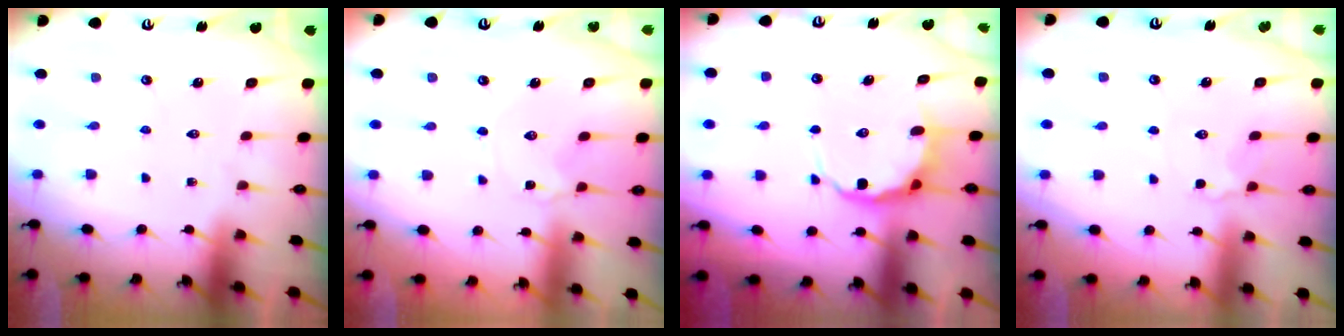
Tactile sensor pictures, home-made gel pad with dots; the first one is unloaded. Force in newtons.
{"total": 2.5, "press": 2.5, "slide": 0.3}
{"total": 8.9, "press": 8.6, "slide": 2.3}
{"total": 3.2, "press": 3.0, "slide": 1.0}